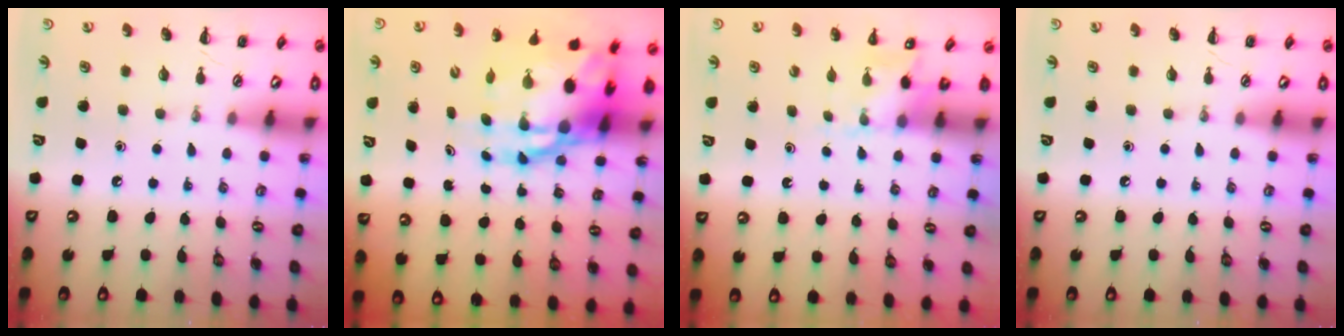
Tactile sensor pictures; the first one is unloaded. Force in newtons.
{"total": 13.3, "press": 12.8, "slide": 3.6}
{"total": 3.0, "press": 2.8, "slide": 1.0}
{"total": 0.0}